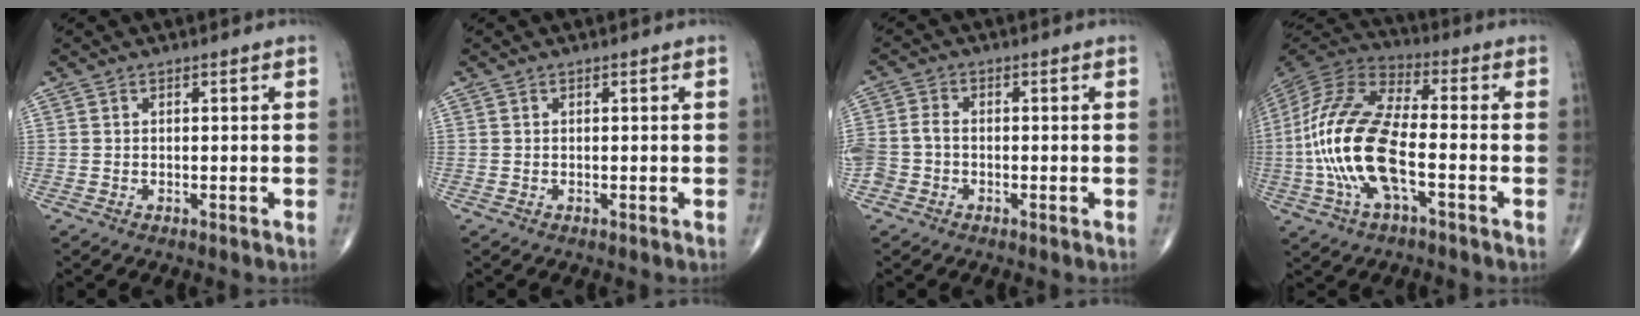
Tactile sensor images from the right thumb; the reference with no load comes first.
{"total": 0.0}
{"total": 5.2, "force": [-1.5, 4.1, 2.9], "torque": [-0.069, 0.018, -0.031]}
{"total": 19.0, "force": [-3.8, 7.6, 17.0], "torque": [-0.369, 0.028, -0.074]}